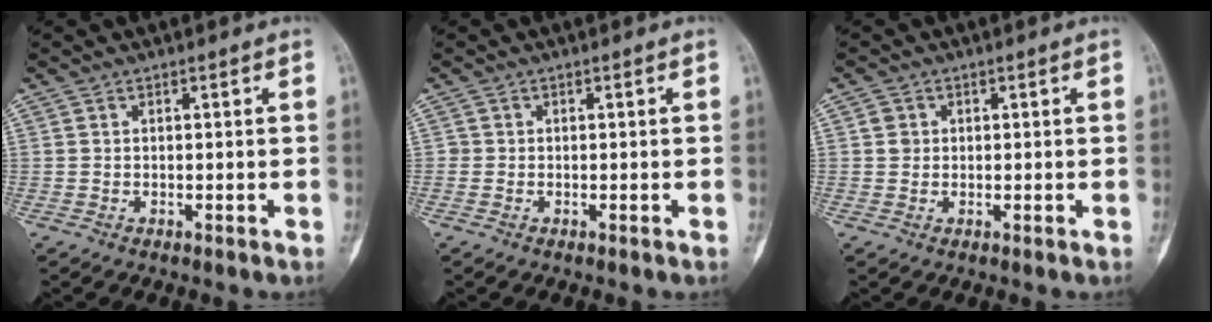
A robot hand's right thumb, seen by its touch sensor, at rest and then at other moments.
{"total": 0.6, "force": [-0.4, 0.5, 0.1], "torque": [0.001, 0.003, -0.012]}
{"total": 1.8, "force": [0.2, 1.7, 0.6], "torque": [0.000, 0.003, 0.003]}